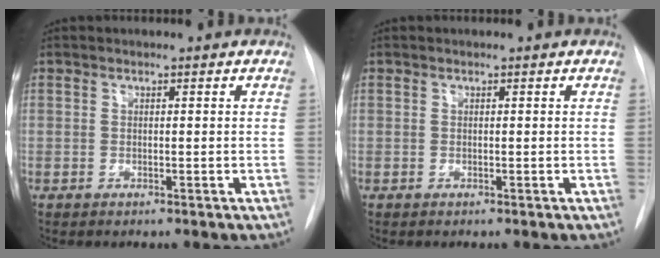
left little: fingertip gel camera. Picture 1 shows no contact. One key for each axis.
{"total": 0.0}